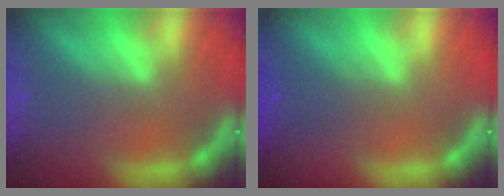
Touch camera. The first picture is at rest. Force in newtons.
{"total": 2.0}